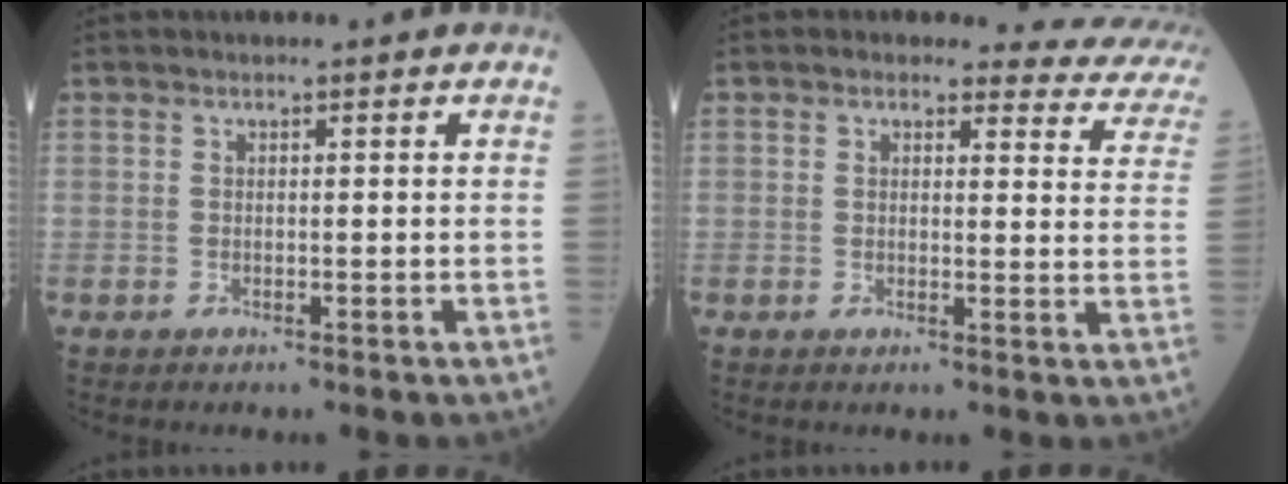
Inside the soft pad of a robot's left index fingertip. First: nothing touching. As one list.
[{"total": 10.5, "force": [9.9, 3.5, 1.4], "torque": [0.030, -0.035, 0.065]}]